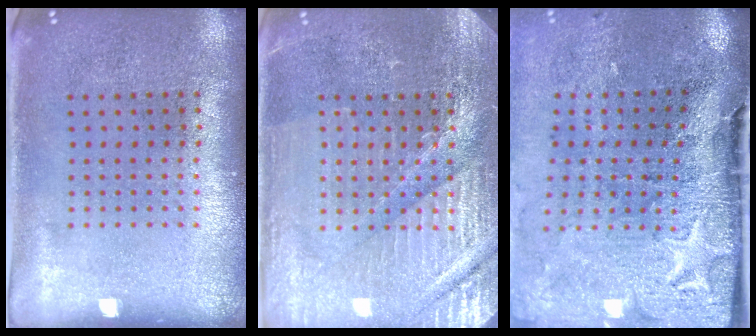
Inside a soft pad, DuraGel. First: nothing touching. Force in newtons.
{"total": 4.3, "press": 4.1, "slide": 1.1}
{"total": 4.8, "press": 3.8, "slide": 2.9}